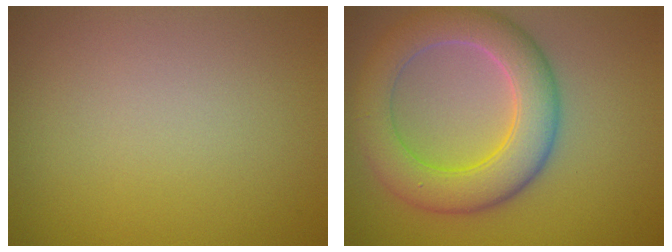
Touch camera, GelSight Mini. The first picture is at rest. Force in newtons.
{"total": 7.1, "press": 7.1, "slide": 0.5}